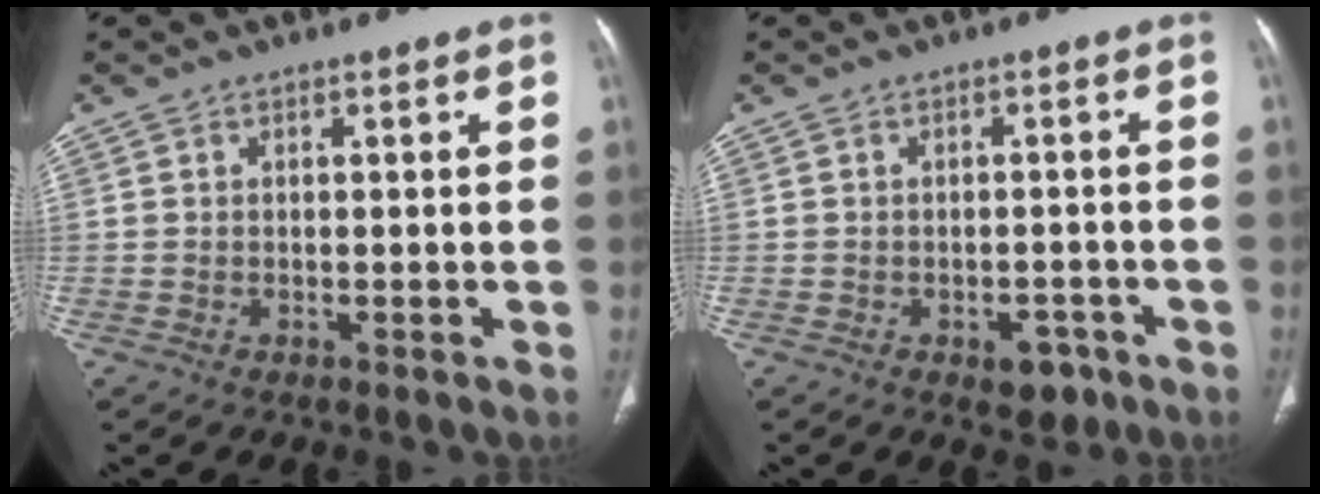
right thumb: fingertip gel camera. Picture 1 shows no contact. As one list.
[{"total": 4.3, "force": [-2.4, 2.6, 2.4], "torque": [-0.009, 0.012, -0.026]}]